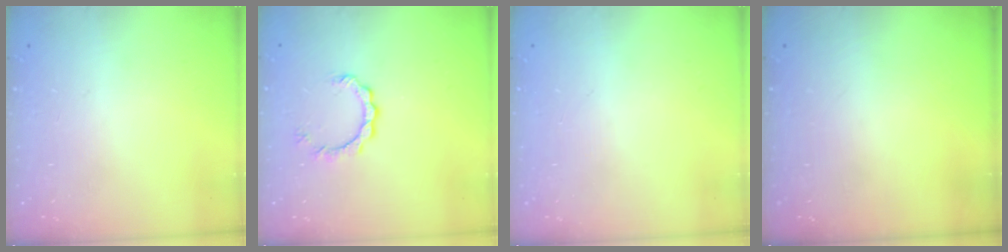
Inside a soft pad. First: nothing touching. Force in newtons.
{"total": 3.6, "press": 3.6, "slide": 0.2}
{"total": 1.4, "press": 1.4, "slide": 0.1}
{"total": 0.0}